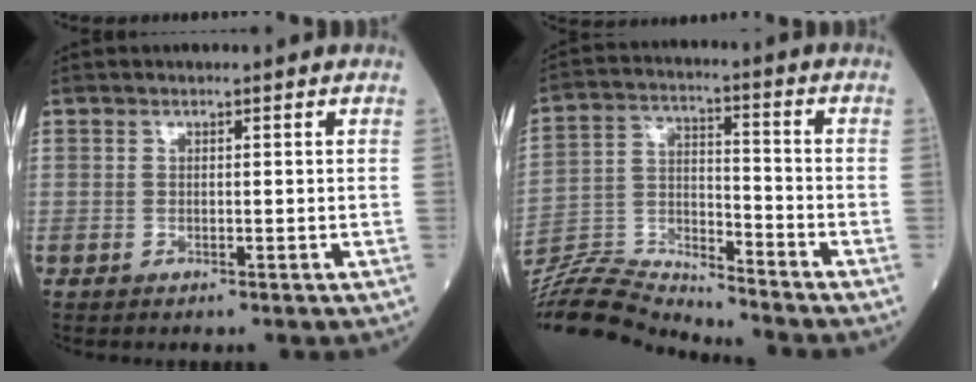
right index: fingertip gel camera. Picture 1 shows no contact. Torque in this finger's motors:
{"motor_torque": [-1.96, -0.17, -1.05, -0.21]}